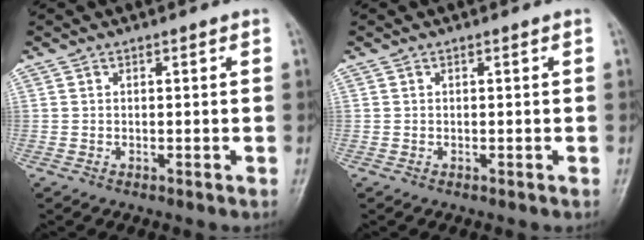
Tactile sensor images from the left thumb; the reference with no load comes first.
{"total": 0.0}